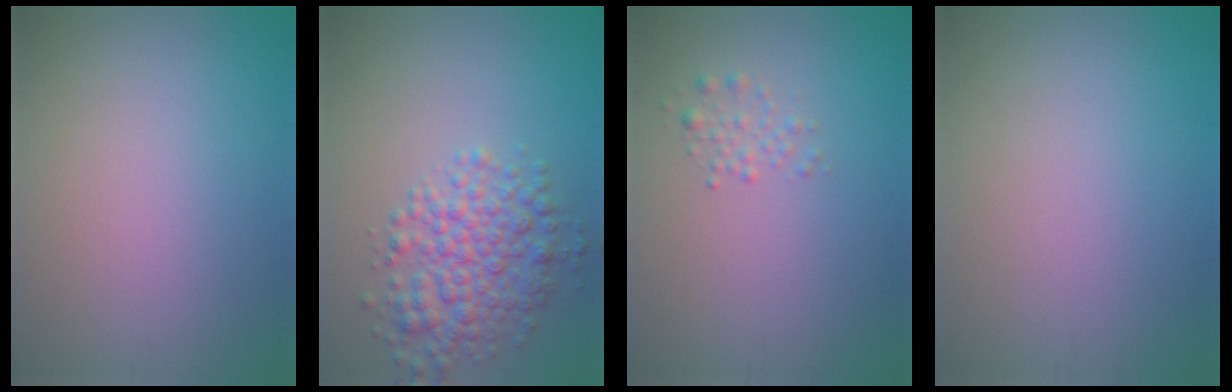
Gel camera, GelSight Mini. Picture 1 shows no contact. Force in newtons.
{"total": 5.1, "press": 5.1, "slide": 0.1}
{"total": 1.2, "press": 1.1, "slide": 0.1}
{"total": 0.0}